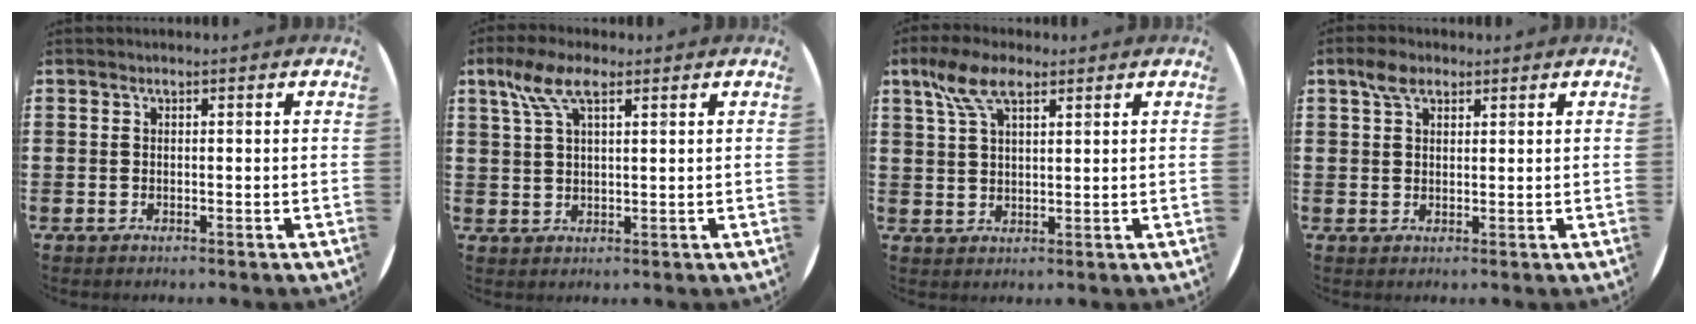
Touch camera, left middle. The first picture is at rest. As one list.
[{"total": 5.9, "force": [3.2, 2.2, 4.4], "torque": [-0.096, 0.011, 0.055]}, {"total": 6.6, "force": [3.9, 2.8, 4.6], "torque": [-0.099, 0.008, 0.070]}, {"total": 3.3, "force": [2.3, 1.8, 1.6], "torque": [-0.027, 0.006, 0.040]}]